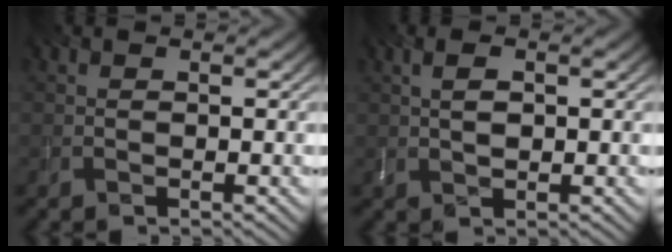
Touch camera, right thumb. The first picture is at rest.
{"total": 2.5, "force": [0.6, 1.1, 2.2], "torque": [-0.050, 0.002, 0.014]}